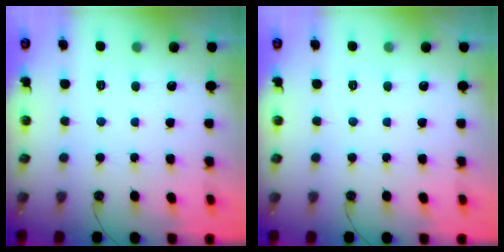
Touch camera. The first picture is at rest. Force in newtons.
{"total": 0.0}